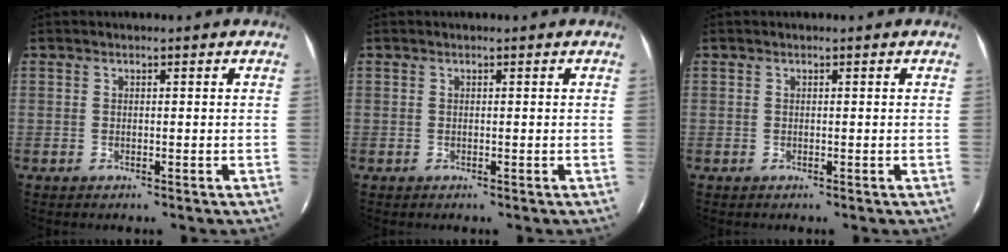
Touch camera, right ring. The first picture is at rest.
{"total": 0.0}
{"total": 0.0}